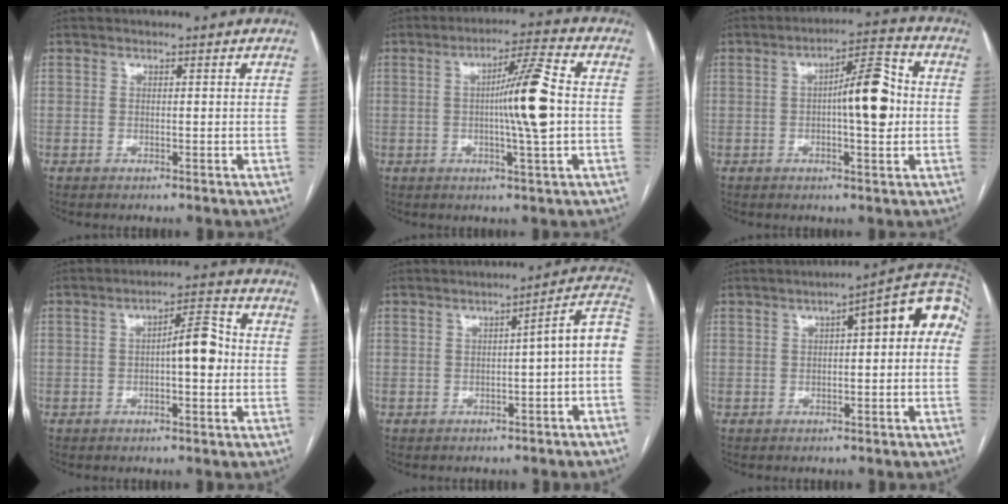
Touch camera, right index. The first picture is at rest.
{"total": 9.9, "force": [-0.2, -0.2, 9.9], "torque": [-0.161, 0.005, -0.008]}
{"total": 9.3, "force": [0.0, 2.1, 9.1], "torque": [-0.138, 0.021, -0.001]}
{"total": 6.3, "force": [-0.4, 1.7, 6.1], "torque": [-0.088, 0.022, -0.008]}
{"total": 7.4, "force": [-1.6, 0.7, 7.2], "torque": [-0.080, 0.030, -0.026]}
{"total": 10.3, "force": [2.1, 2.6, 9.8], "torque": [-0.125, 0.043, 0.018]}